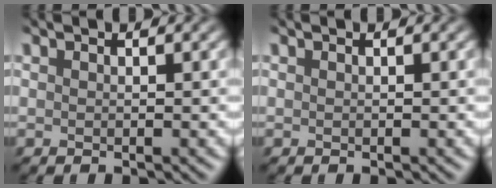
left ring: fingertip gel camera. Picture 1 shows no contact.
{"total": 0.0}